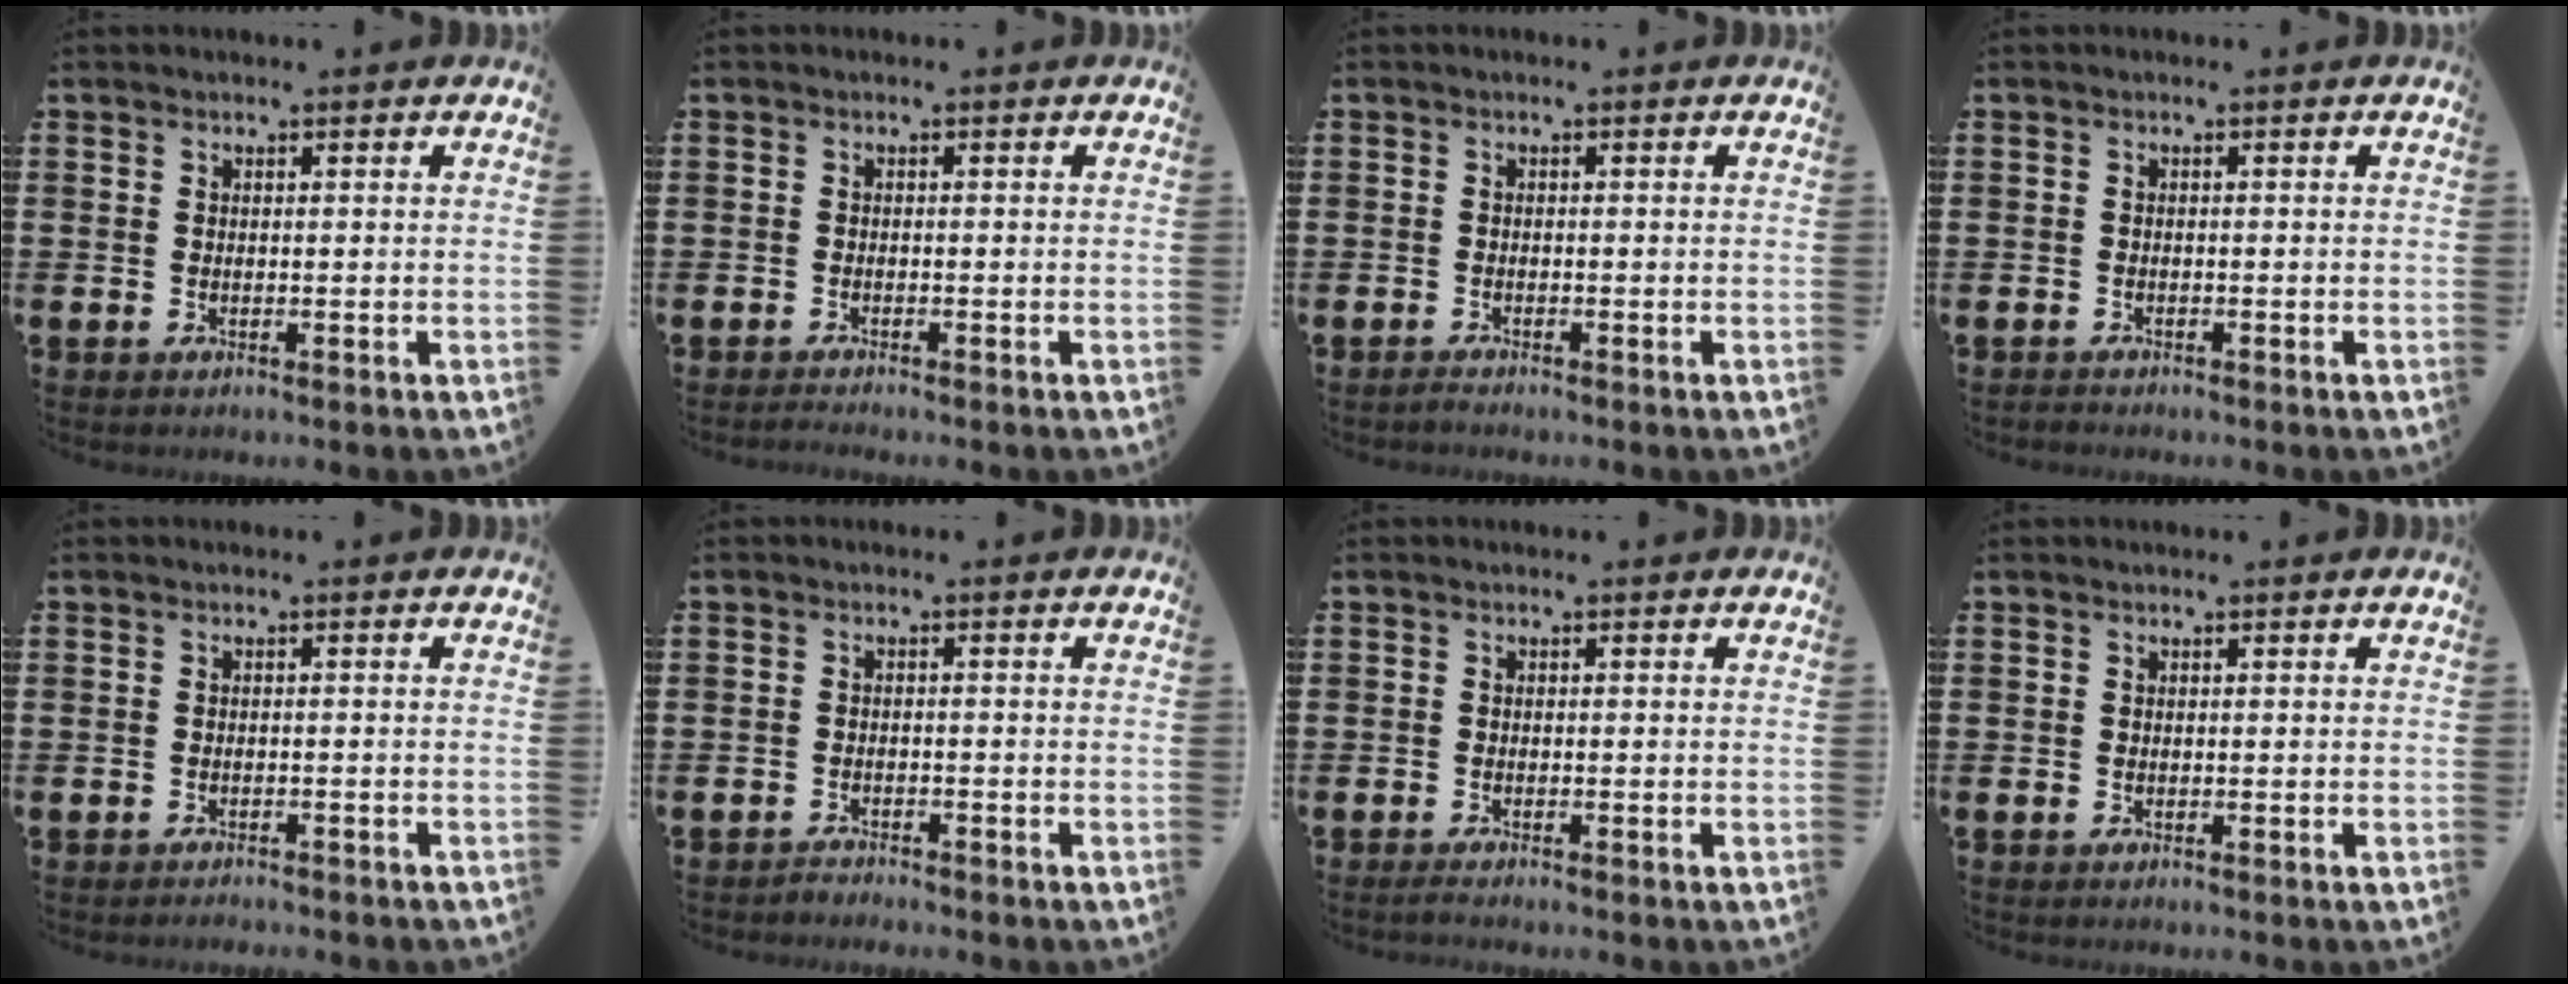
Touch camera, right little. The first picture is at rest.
{"total": 0.6, "force": [-0.6, 0.0, 0.3], "torque": [-0.005, -0.002, -0.012]}
{"total": 0.6, "force": [-0.6, 0.0, 0.1], "torque": [-0.003, -0.004, -0.011]}
{"total": 0.0}
{"total": 0.8, "force": [-0.8, -0.1, -0.1], "torque": [0.000, 0.001, -0.017]}
{"total": 1.3, "force": [-1.2, 0.0, -0.1], "torque": [-0.001, 0.003, -0.027]}
{"total": 0.8, "force": [-0.5, 0.0, 0.6], "torque": [-0.009, -0.002, -0.010]}
{"total": 0.0}